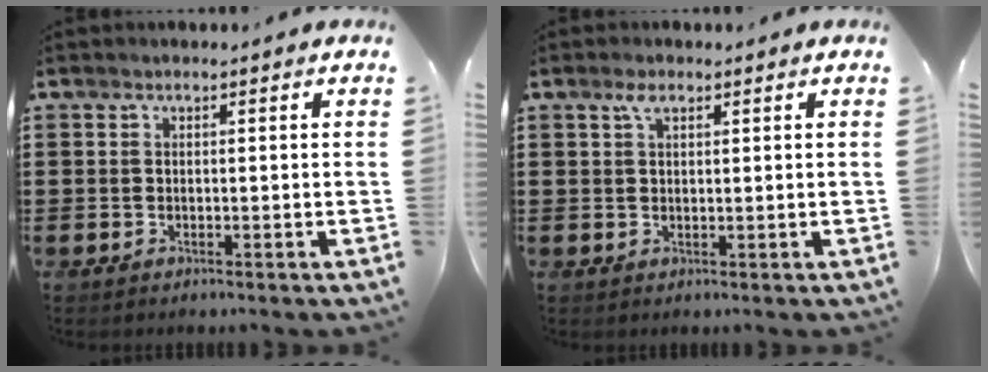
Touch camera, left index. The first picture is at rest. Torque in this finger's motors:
{"motor_torque": [0.41, -0.21, 0.20, 0.03]}